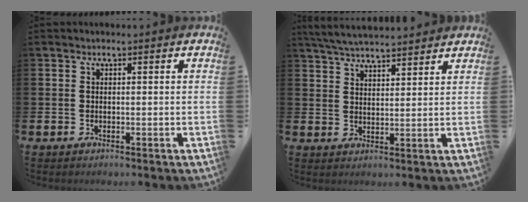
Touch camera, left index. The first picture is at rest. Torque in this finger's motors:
{"motor_torque": [0.90, -0.86, 0.46, 0.13]}